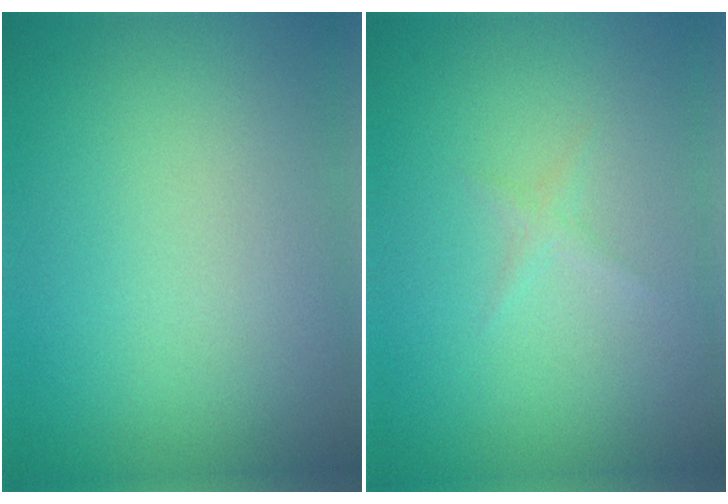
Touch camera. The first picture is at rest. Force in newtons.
{"total": 0.6, "press": 0.6, "slide": 0.0}